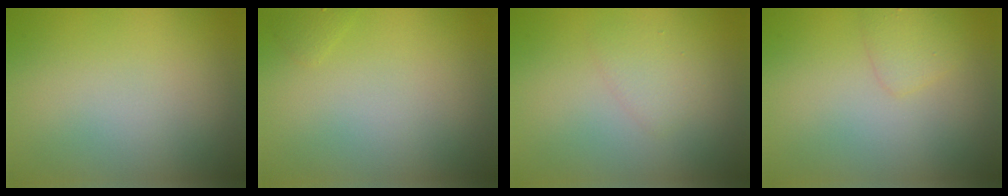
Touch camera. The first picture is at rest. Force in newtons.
{"total": 0.6, "press": 0.6, "slide": 0.1}
{"total": 1.4, "press": 1.4, "slide": 0.0}
{"total": 1.4, "press": 1.4, "slide": 0.1}